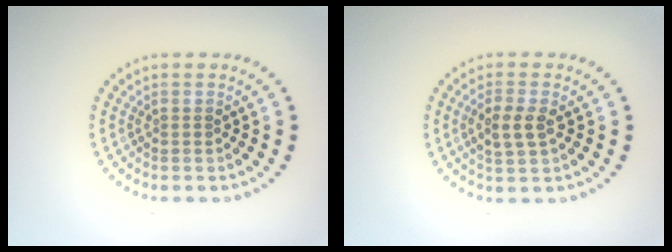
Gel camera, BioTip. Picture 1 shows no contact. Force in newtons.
{"total": 2.6, "press": 2.5, "slide": 0.5}